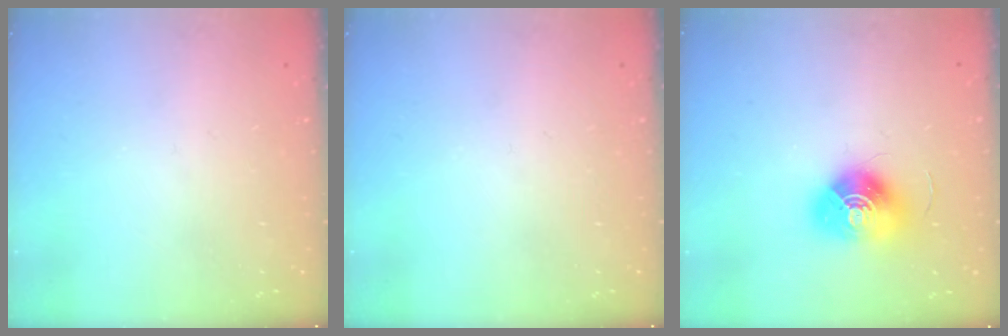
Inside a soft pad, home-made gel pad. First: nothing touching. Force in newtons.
{"total": 0.0}
{"total": 12.7, "press": 12.7, "slide": 0.5}